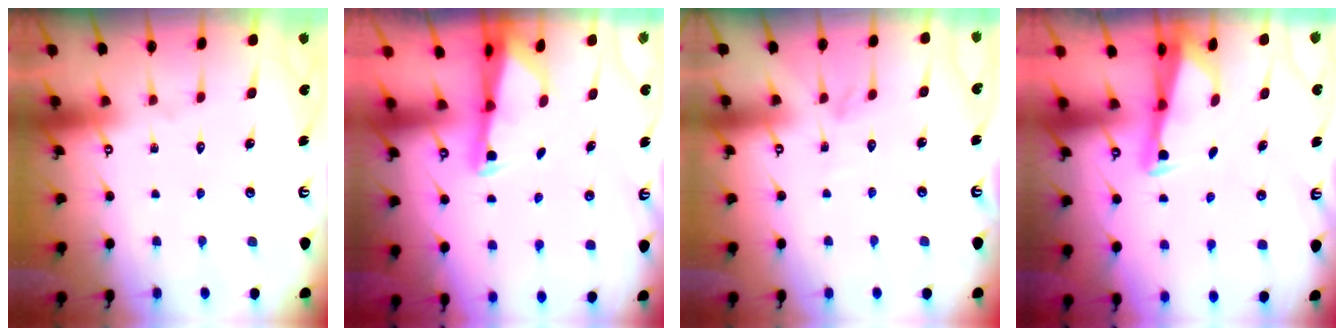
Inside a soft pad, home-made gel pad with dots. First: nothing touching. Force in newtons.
{"total": 2.4, "press": 2.3, "slide": 0.5}
{"total": 2.9, "press": 2.9, "slide": 0.3}
{"total": 2.6, "press": 2.5, "slide": 0.6}